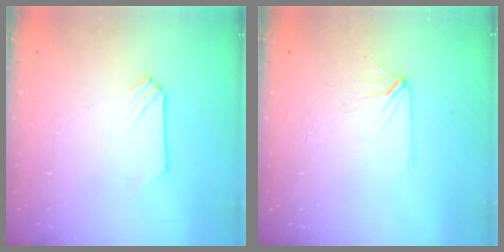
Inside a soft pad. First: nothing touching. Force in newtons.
{"total": 2.8, "press": 2.8, "slide": 0.4}